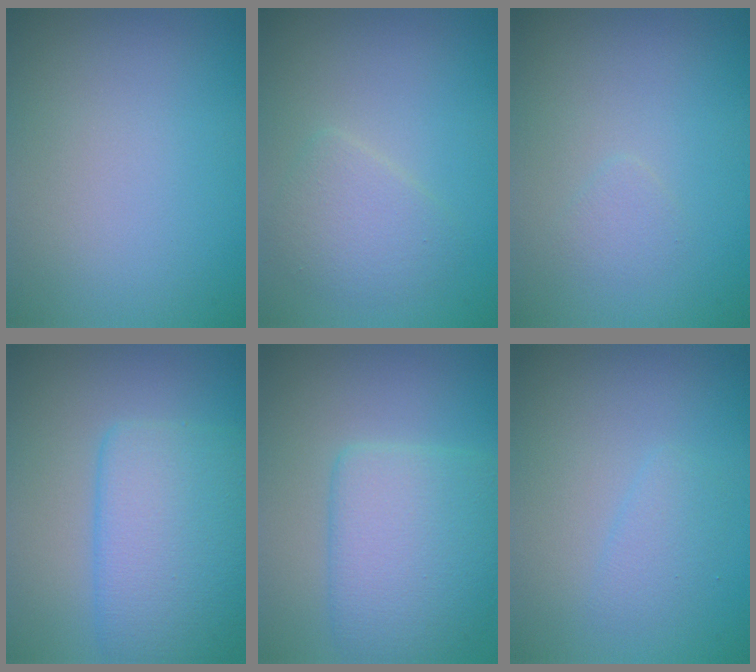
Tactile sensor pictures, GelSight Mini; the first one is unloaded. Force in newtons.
{"total": 2.4, "press": 2.4, "slide": 0.1}
{"total": 0.9, "press": 0.9, "slide": 0.0}
{"total": 6.5, "press": 6.5, "slide": 0.1}
{"total": 5.7, "press": 5.7, "slide": 0.2}
{"total": 1.4, "press": 1.4, "slide": 0.1}